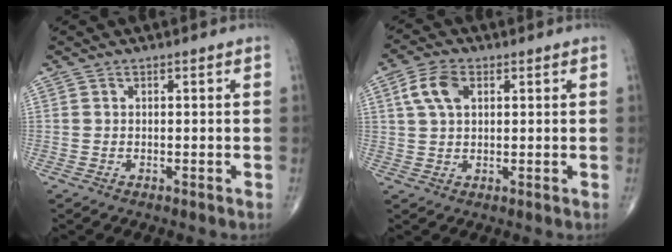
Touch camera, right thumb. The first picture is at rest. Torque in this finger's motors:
{"motor_torque": [-0.53, 0.60, 0.50, 0.18, 0.19]}